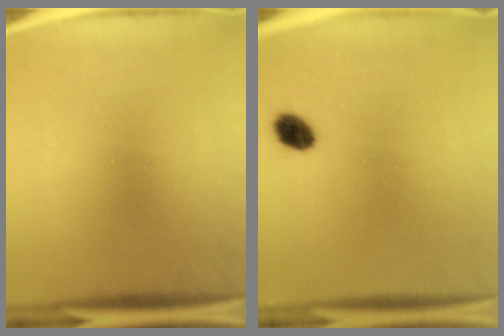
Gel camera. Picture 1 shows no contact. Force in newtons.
{"total": 4.2}